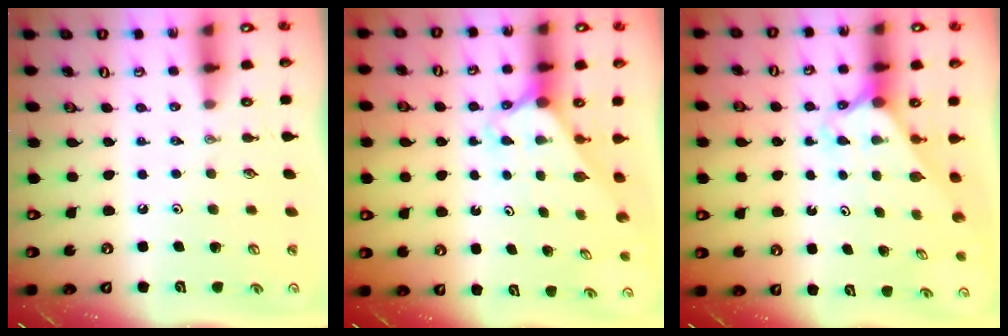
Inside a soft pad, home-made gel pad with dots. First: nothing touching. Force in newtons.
{"total": 2.2, "press": 2.2, "slide": 0.2}
{"total": 2.2, "press": 2.2, "slide": 0.2}